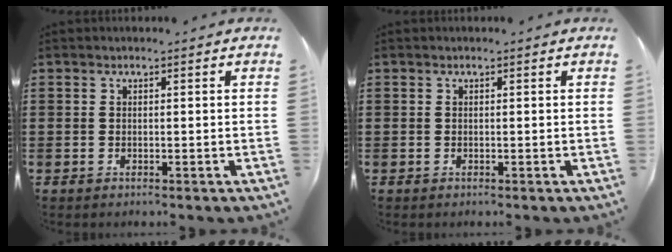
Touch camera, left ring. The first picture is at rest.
{"total": 0.0}